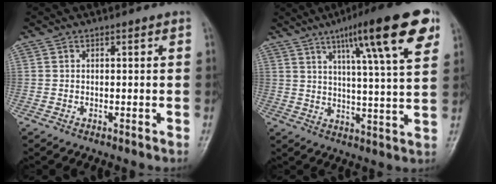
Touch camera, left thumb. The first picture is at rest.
{"total": 18.8, "force": [9.6, 3.0, 15.9], "torque": [-0.214, -0.023, 0.138]}